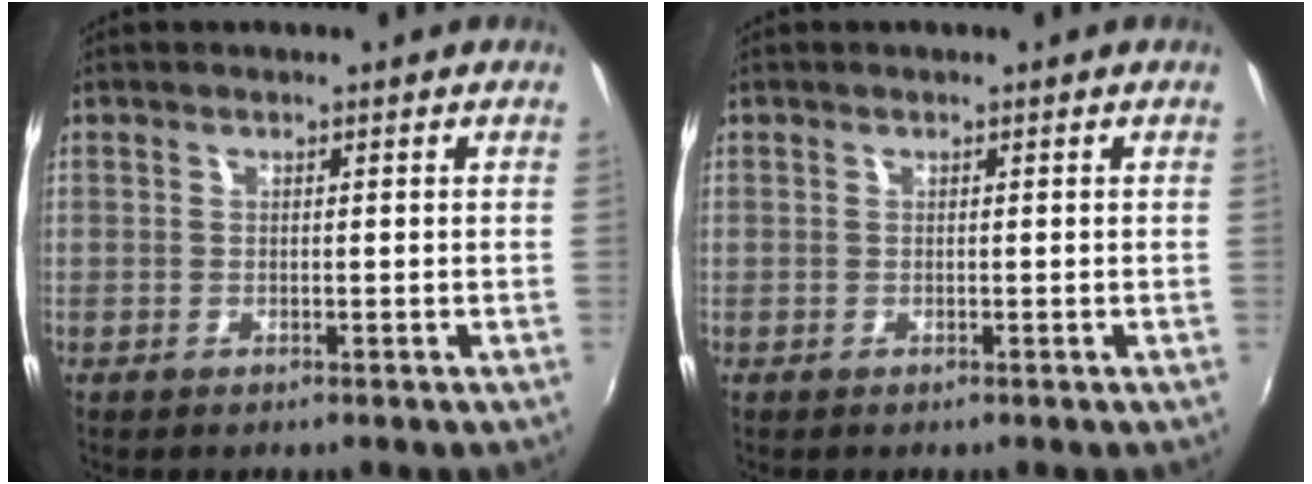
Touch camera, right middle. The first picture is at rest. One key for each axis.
{"total": 0.0}